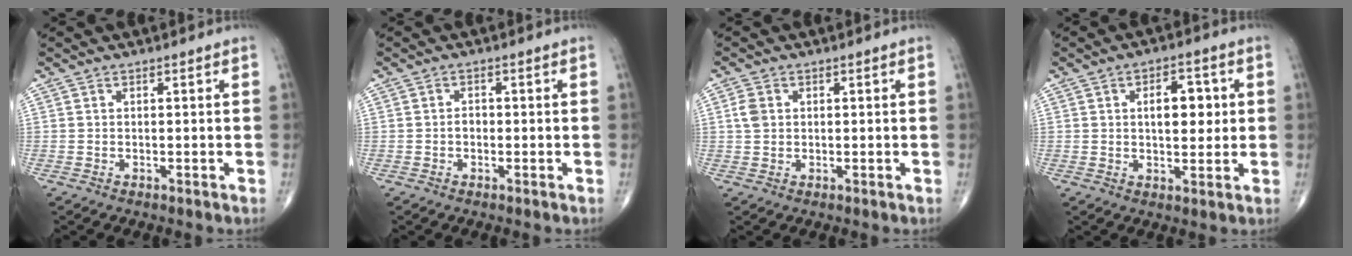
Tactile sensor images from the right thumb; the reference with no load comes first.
{"total": 1.4, "force": [-0.4, 1.0, 0.9], "torque": [-0.007, 0.004, -0.009]}
{"total": 2.7, "force": [0.5, 2.1, 1.6], "torque": [-0.031, 0.004, 0.009]}
{"total": 7.7, "force": [1.3, 4.1, 6.3], "torque": [-0.069, 0.000, 0.020]}